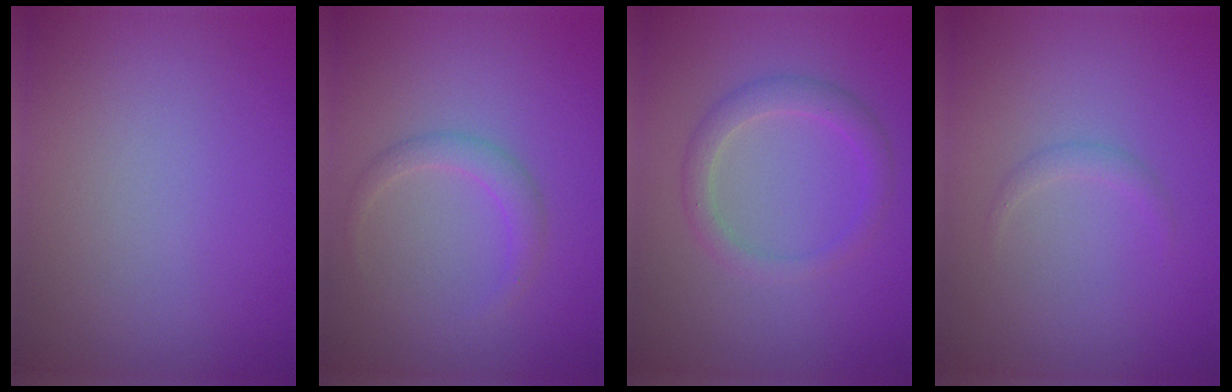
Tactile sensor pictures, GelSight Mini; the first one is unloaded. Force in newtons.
{"total": 1.7, "press": 1.7, "slide": 0.1}
{"total": 2.4, "press": 2.4, "slide": 0.2}
{"total": 0.8, "press": 0.8, "slide": 0.1}